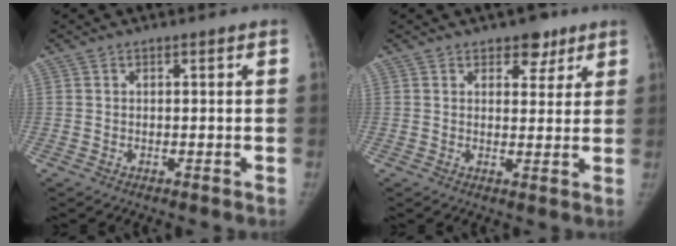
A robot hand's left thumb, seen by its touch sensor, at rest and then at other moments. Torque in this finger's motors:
{"motor_torque": [-0.09, 0.14, -0.06, 0.00, -0.07]}